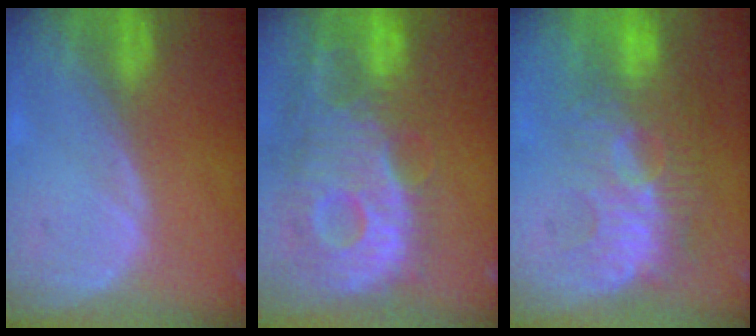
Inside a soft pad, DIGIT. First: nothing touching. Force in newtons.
{"total": 13.0, "press": 11.3, "slide": 6.3}
{"total": 9.4, "press": 8.8, "slide": 3.2}